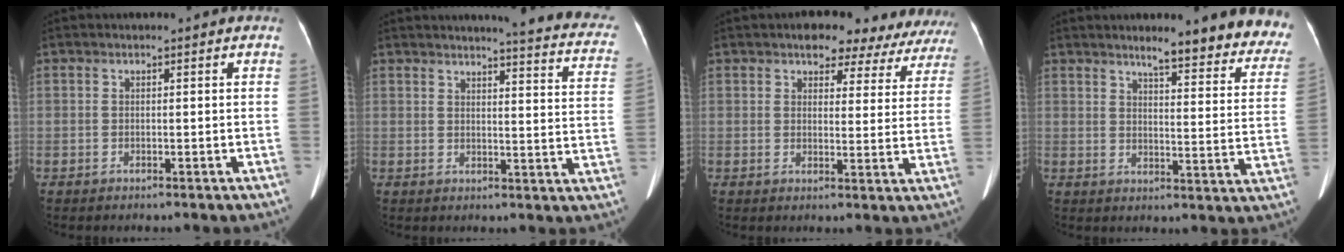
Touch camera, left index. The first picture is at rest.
{"total": 15.1, "force": [13.6, 1.5, 6.4], "torque": [-0.062, -0.066, 0.124]}
{"total": 14.3, "force": [12.4, 5.6, 4.4], "torque": [-0.015, 0.000, 0.117]}
{"total": 17.1, "force": [15.2, 2.5, 7.4], "torque": [-0.056, -0.047, 0.166]}